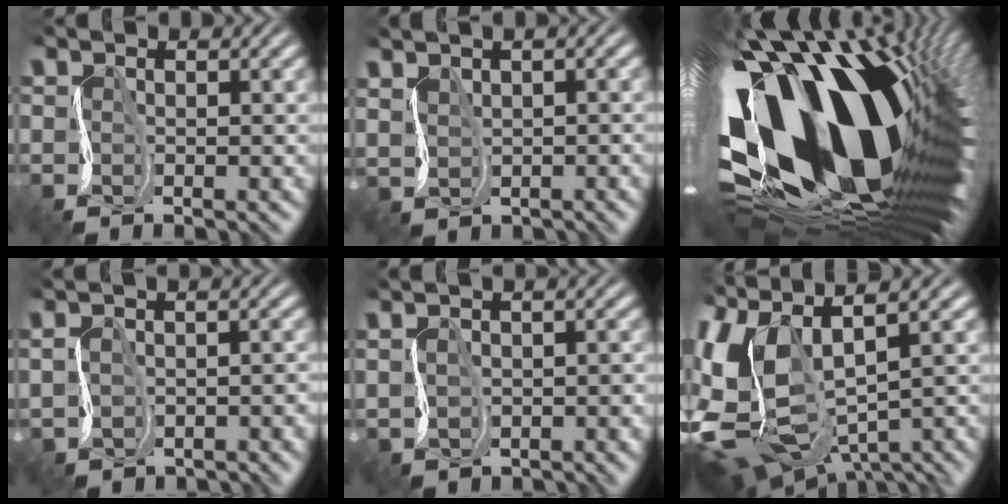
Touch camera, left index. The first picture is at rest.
{"total": 1.1, "force": [0.4, -0.7, -0.7], "torque": [0.004, -0.010, 0.018]}
{"total": 19.2, "force": [2.1, 8.7, 17.0], "torque": [-0.319, -0.064, 0.046]}
{"total": 2.2, "force": [-1.6, 1.1, 0.9], "torque": [-0.009, -0.006, -0.010]}
{"total": 0.8, "force": [-0.8, 0.1, 0.2], "torque": [-0.003, -0.015, -0.001]}
{"total": 9.6, "force": [-0.7, 5.4, 7.8], "torque": [-0.210, -0.013, 0.007]}